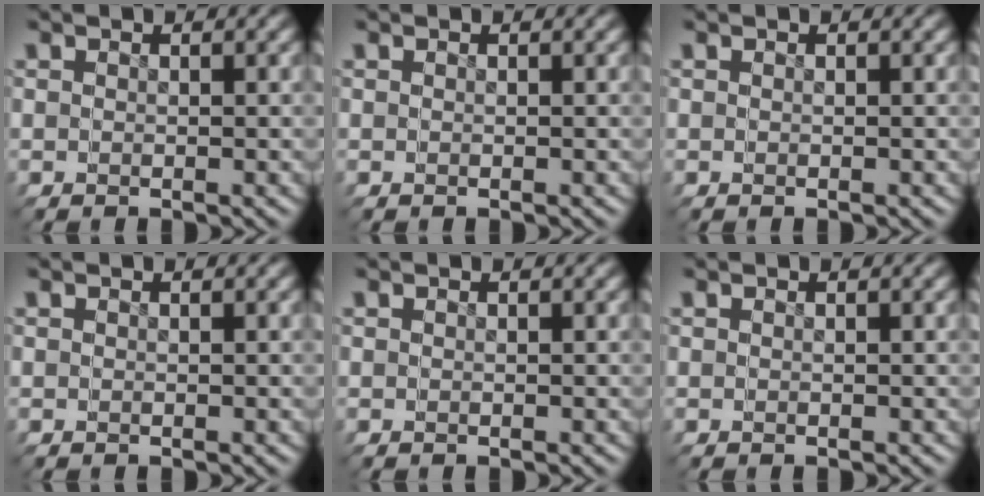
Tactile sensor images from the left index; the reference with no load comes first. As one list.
[{"total": 0.0}, {"total": 0.0}, {"total": 0.0}, {"total": 0.0}, {"total": 0.0}]